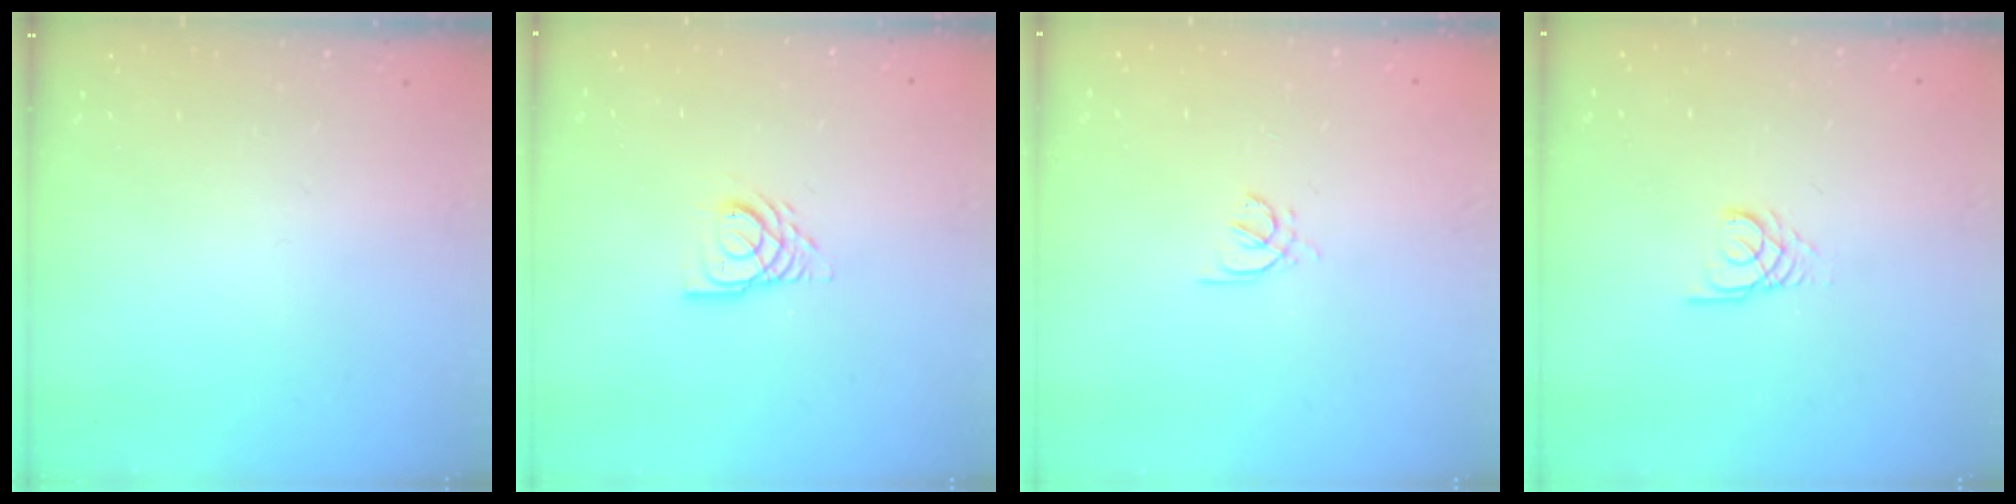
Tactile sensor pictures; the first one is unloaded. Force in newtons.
{"total": 7.5, "press": 7.5, "slide": 0.7}
{"total": 2.0, "press": 1.9, "slide": 0.5}
{"total": 2.7, "press": 2.7, "slide": 0.3}